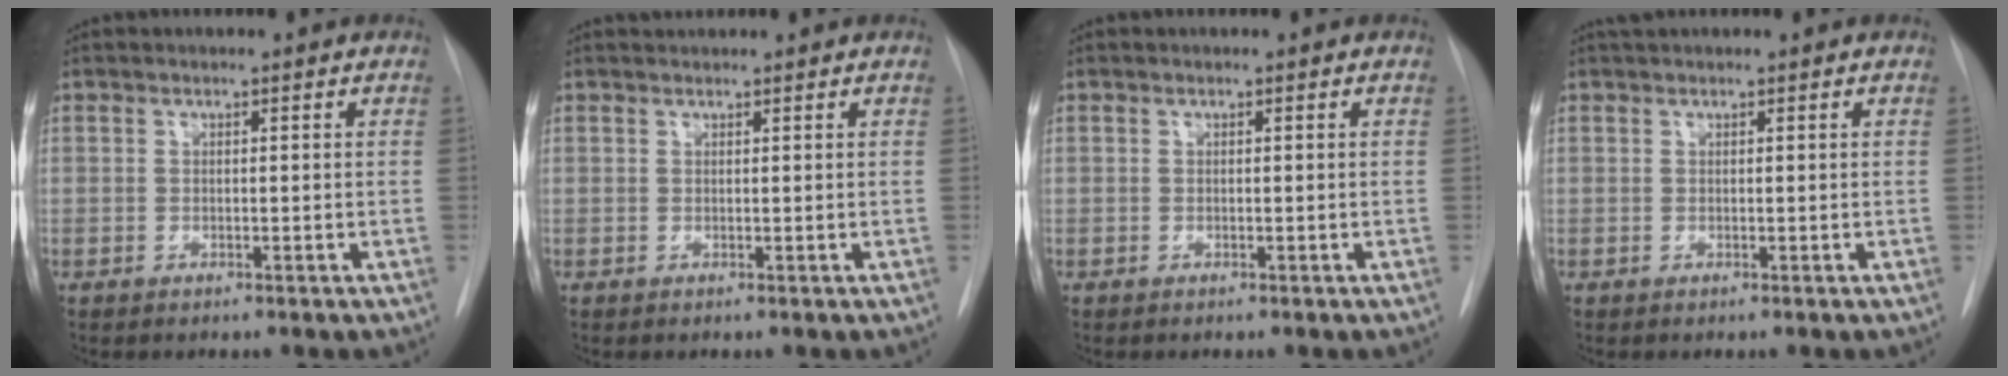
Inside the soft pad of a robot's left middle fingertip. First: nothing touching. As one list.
[{"total": 1.4, "force": [1.4, 0.0, 0.3], "torque": [-0.010, 0.019, 0.027]}, {"total": 0.0}, {"total": 1.2, "force": [1.1, 0.2, 0.4], "torque": [-0.014, 0.020, 0.023]}]